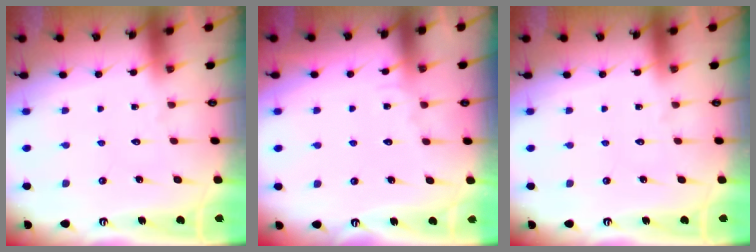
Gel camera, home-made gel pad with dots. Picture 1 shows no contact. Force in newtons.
{"total": 2.9, "press": 2.9, "slide": 0.3}
{"total": 0.0}